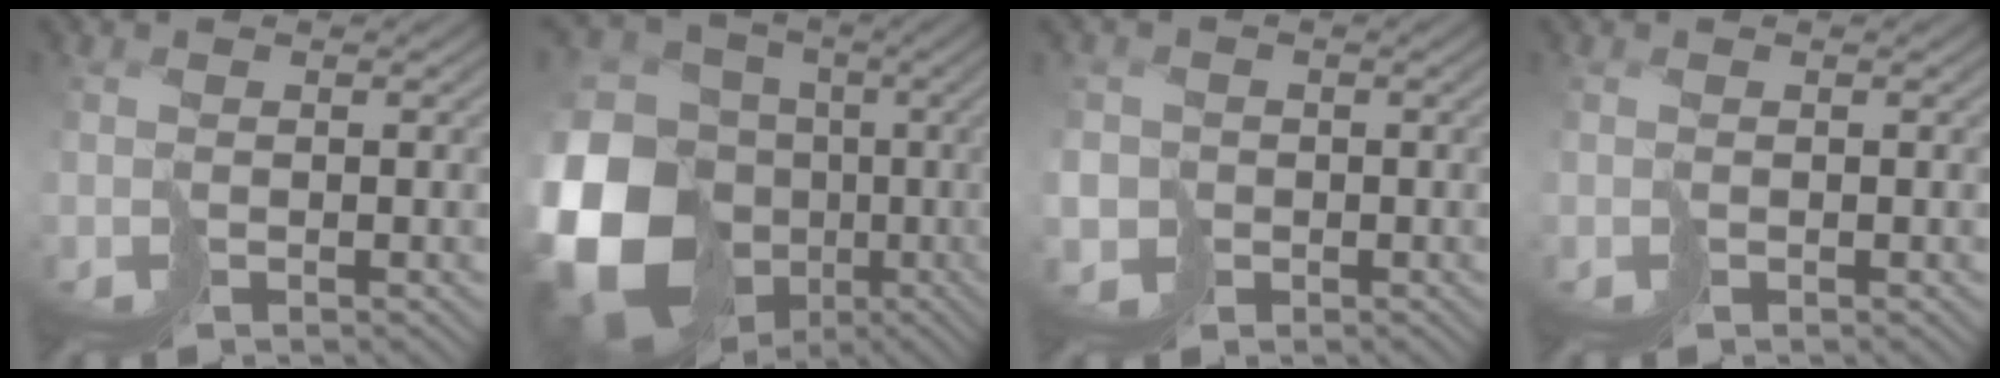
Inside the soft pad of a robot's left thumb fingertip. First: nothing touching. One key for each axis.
{"total": 20.8, "fx": -5.6, "fy": 17.6, "fz": 9.5, "tx": -0.272, "ty": -0.041, "tz": -0.110}
{"total": 3.4, "fx": -1.5, "fy": 3.1, "fz": 0.6, "tx": -0.014, "ty": -0.008, "tz": -0.042}
{"total": 0.0}